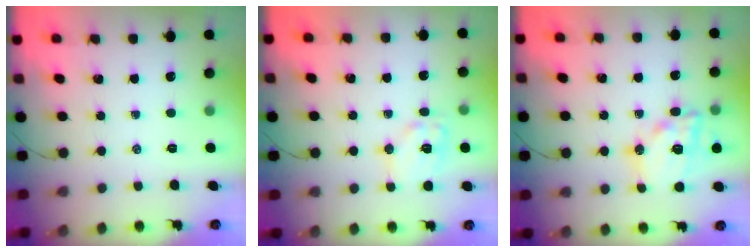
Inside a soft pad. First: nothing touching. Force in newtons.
{"total": 10.3, "press": 10.2, "slide": 1.4}
{"total": 16.8, "press": 16.5, "slide": 3.2}